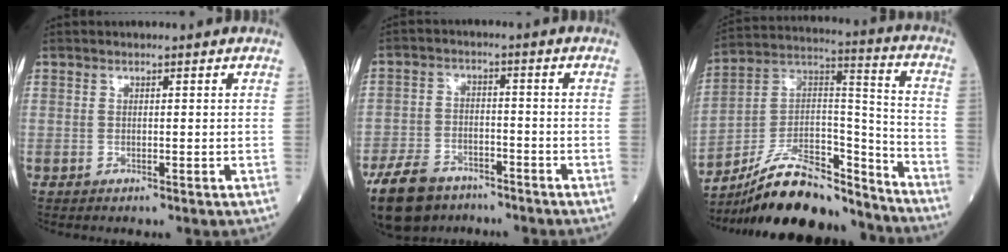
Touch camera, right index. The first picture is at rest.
{"total": 10.1, "force": [-7.6, 5.5, 3.9], "torque": [-0.087, -0.006, -0.132]}
{"total": 20.3, "force": [-17.9, 5.0, 8.2], "torque": [-0.157, 0.031, -0.307]}